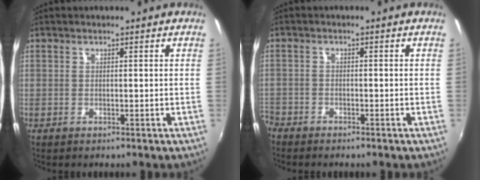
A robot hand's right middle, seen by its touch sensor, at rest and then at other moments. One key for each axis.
{"total": 3.8, "fx": -3.1, "fy": 2.1, "fz": 0.7, "tx": -0.040, "ty": -0.003, "tz": -0.060}